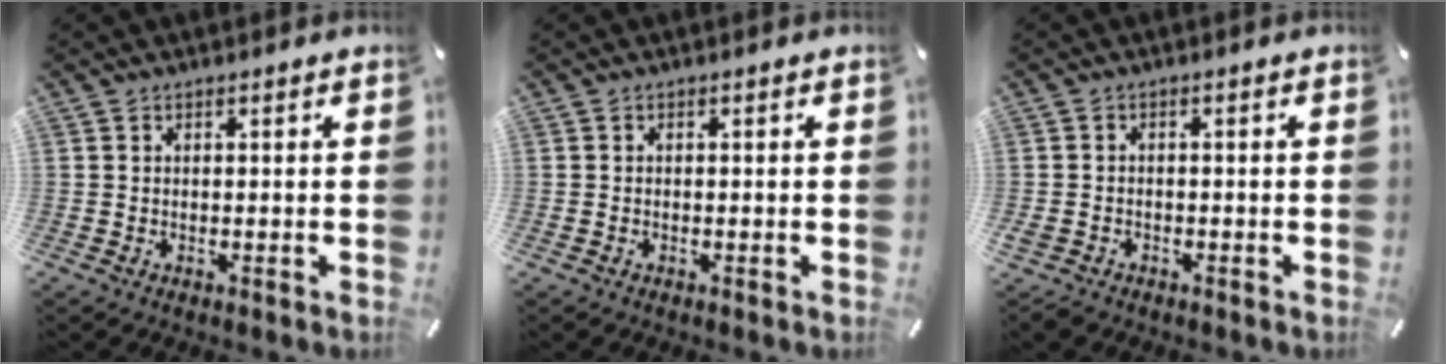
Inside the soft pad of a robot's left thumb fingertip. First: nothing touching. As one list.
[{"total": 0.7, "force": [-0.3, 0.4, 0.4], "torque": [-0.007, 0.000, -0.007]}, {"total": 2.4, "force": [-1.6, 1.5, 0.8], "torque": [-0.028, 0.004, -0.037]}]